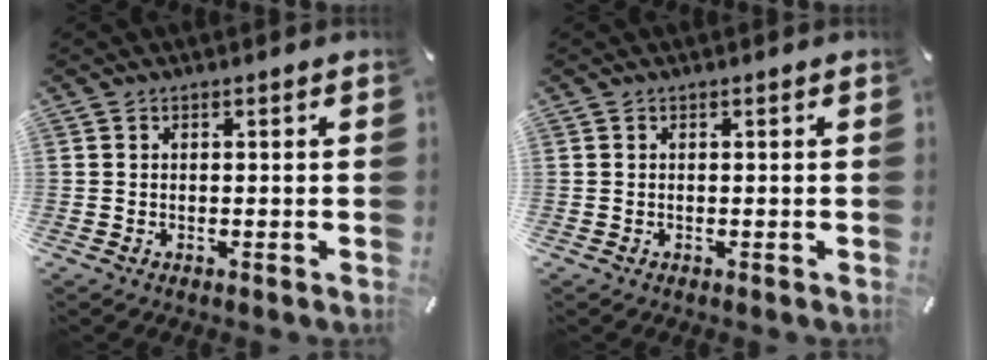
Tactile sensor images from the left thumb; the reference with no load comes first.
{"total": 0.0}